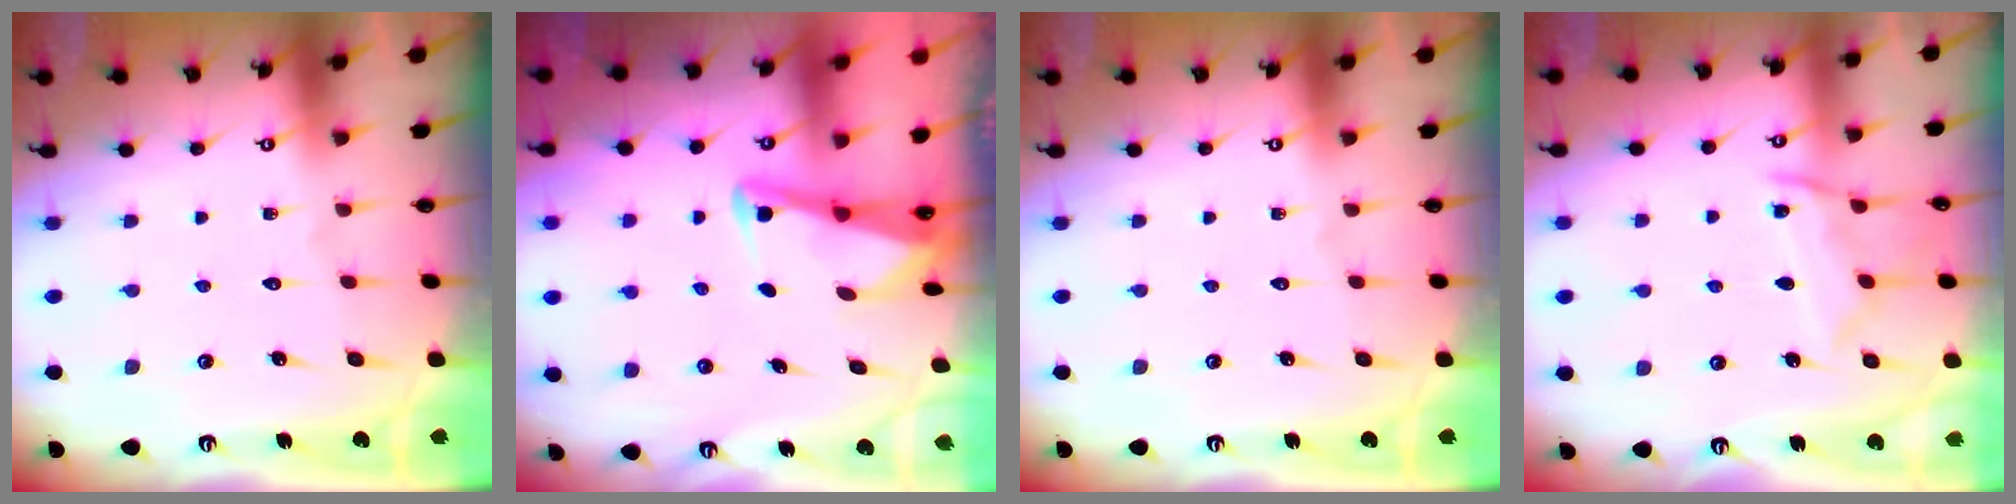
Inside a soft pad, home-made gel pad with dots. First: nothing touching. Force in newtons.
{"total": 2.8, "press": 2.8, "slide": 0.4}
{"total": 0.0}
{"total": 9.5, "press": 9.4, "slide": 1.0}